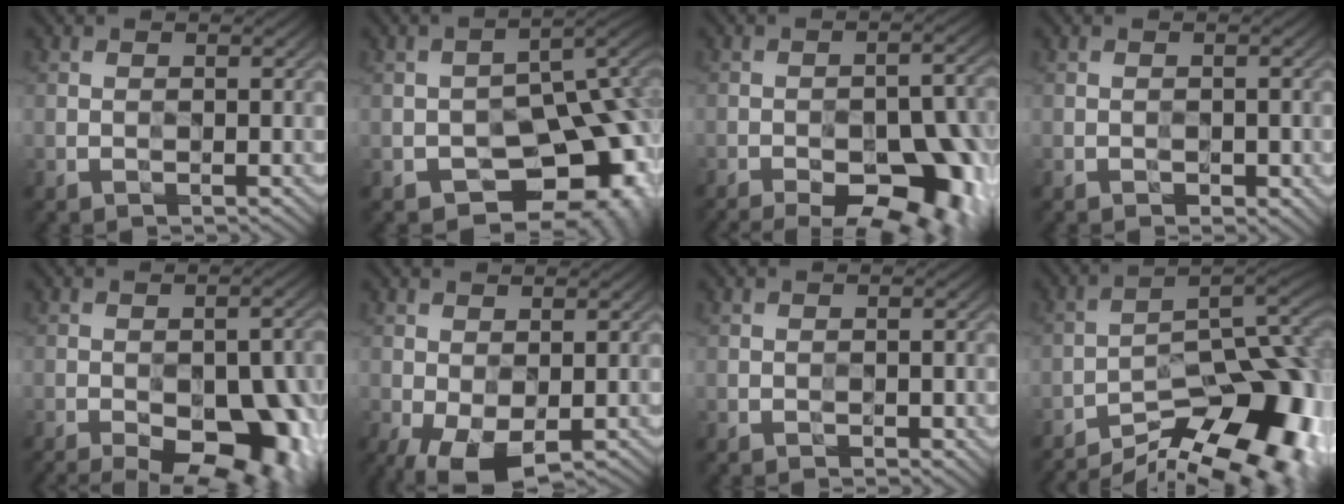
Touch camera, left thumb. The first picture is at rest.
{"total": 13.9, "force": [-6.1, 8.6, 8.9], "torque": [-0.089, -0.006, -0.073]}
{"total": 14.3, "force": [-8.6, 5.5, 10.0], "torque": [-0.109, 0.002, -0.112]}
{"total": 1.7, "force": [-0.7, 1.1, 1.1], "torque": [-0.013, 0.002, -0.005]}
{"total": 16.6, "force": [-8.8, 8.1, 11.5], "torque": [-0.123, -0.012, -0.095]}
{"total": 8.0, "force": [-3.0, 4.3, 6.0], "torque": [-0.117, -0.015, -0.048]}
{"total": 1.1, "force": [-0.5, 0.7, 0.7], "torque": [-0.006, 0.002, -0.005]}
{"total": 17.0, "force": [-10.9, 5.5, 11.7], "torque": [-0.158, -0.003, -0.167]}